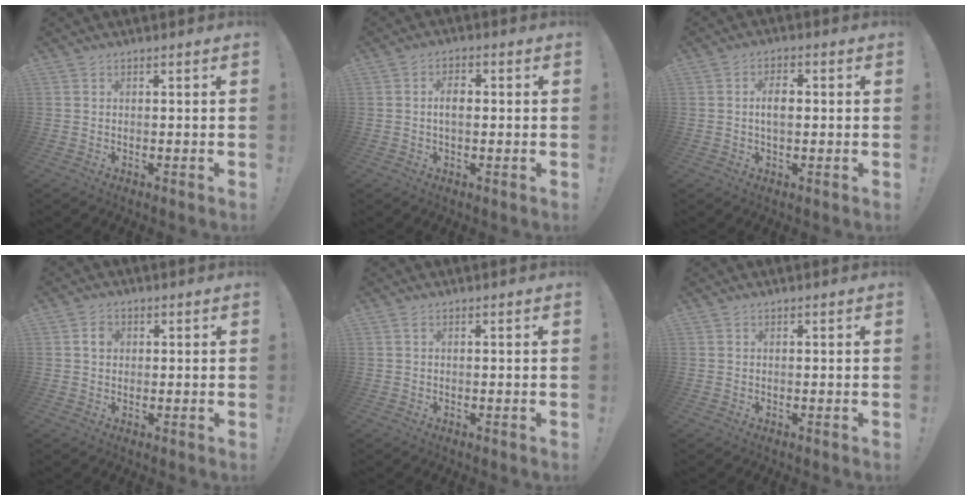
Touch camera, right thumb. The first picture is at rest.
{"total": 4.4, "force": [0.0, 2.3, 3.7], "torque": [-0.056, 0.006, -0.002]}
{"total": 5.0, "force": [0.2, 2.6, 4.2], "torque": [-0.066, 0.003, -0.004]}
{"total": 3.0, "force": [0.7, 2.4, 1.8], "torque": [-0.016, -0.002, 0.008]}
{"total": 0.7, "force": [0.3, 0.2, 0.7], "torque": [-0.016, 0.003, 0.004]}
{"total": 0.0}